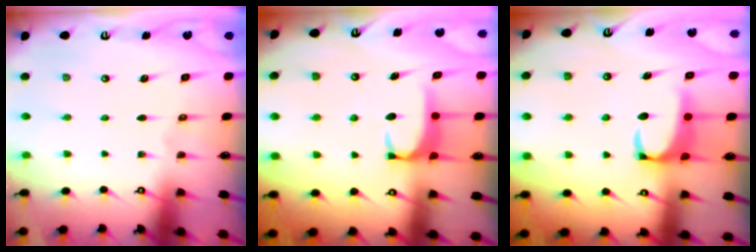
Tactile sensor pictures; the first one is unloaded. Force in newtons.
{"total": 2.2, "press": 2.1, "slide": 0.5}
{"total": 2.1, "press": 1.9, "slide": 0.9}